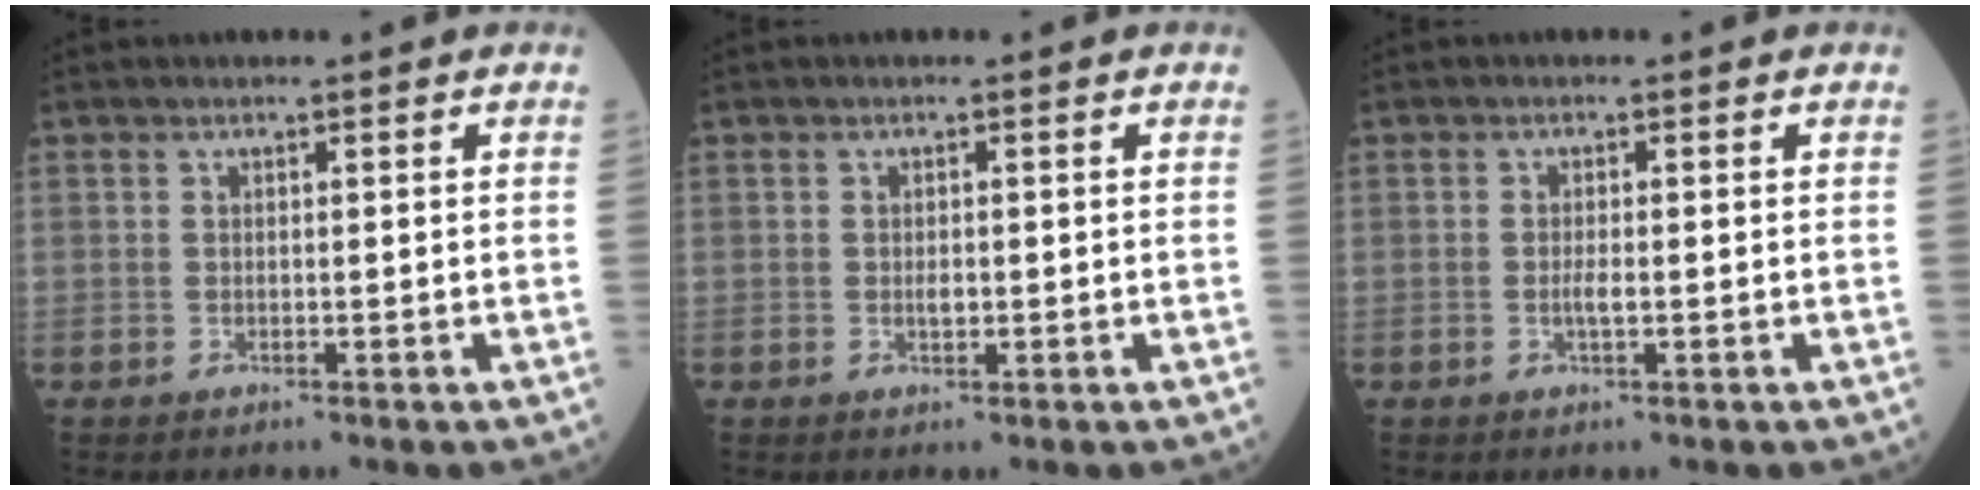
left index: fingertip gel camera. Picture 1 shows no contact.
{"total": 1.2, "force": [-0.6, 0.6, 0.9], "torque": [-0.018, -0.005, -0.009]}
{"total": 1.5, "force": [-0.7, 0.3, 1.3], "torque": [-0.029, -0.006, -0.013]}